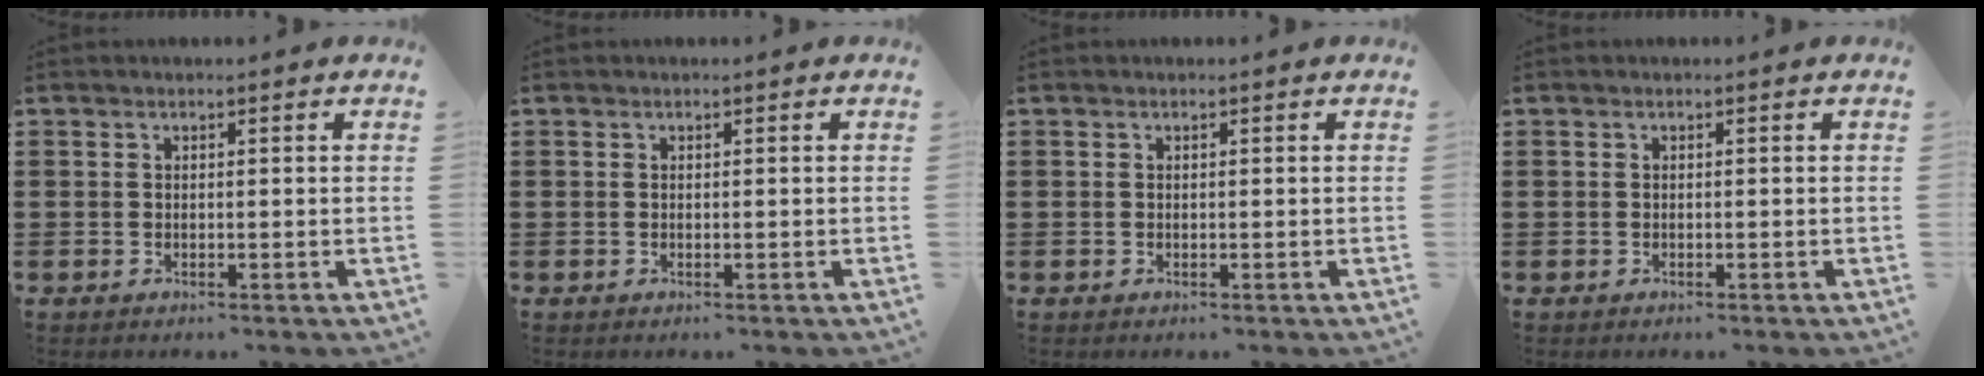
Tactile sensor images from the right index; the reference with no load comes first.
{"total": 0.0}
{"total": 0.0}
{"total": 0.0}